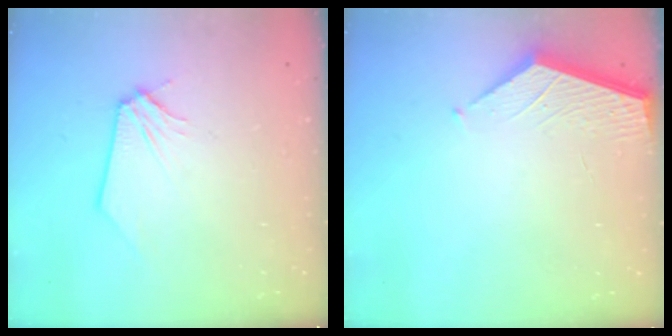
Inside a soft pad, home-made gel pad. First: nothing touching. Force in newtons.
{"total": 2.2, "press": 2.2, "slide": 0.2}